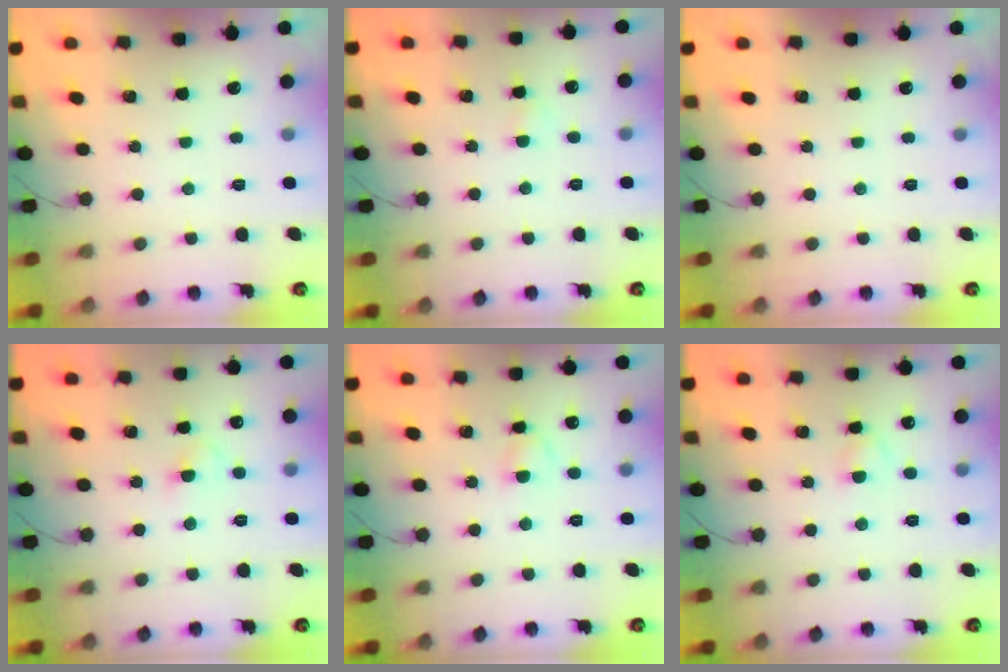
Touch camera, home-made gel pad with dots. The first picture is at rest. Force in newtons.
{"total": 1.3, "press": 1.1, "slide": 0.7}
{"total": 0.0}
{"total": 2.0, "press": 1.8, "slide": 0.9}
{"total": 2.8, "press": 2.6, "slide": 1.1}
{"total": 2.5, "press": 2.3, "slide": 1.1}